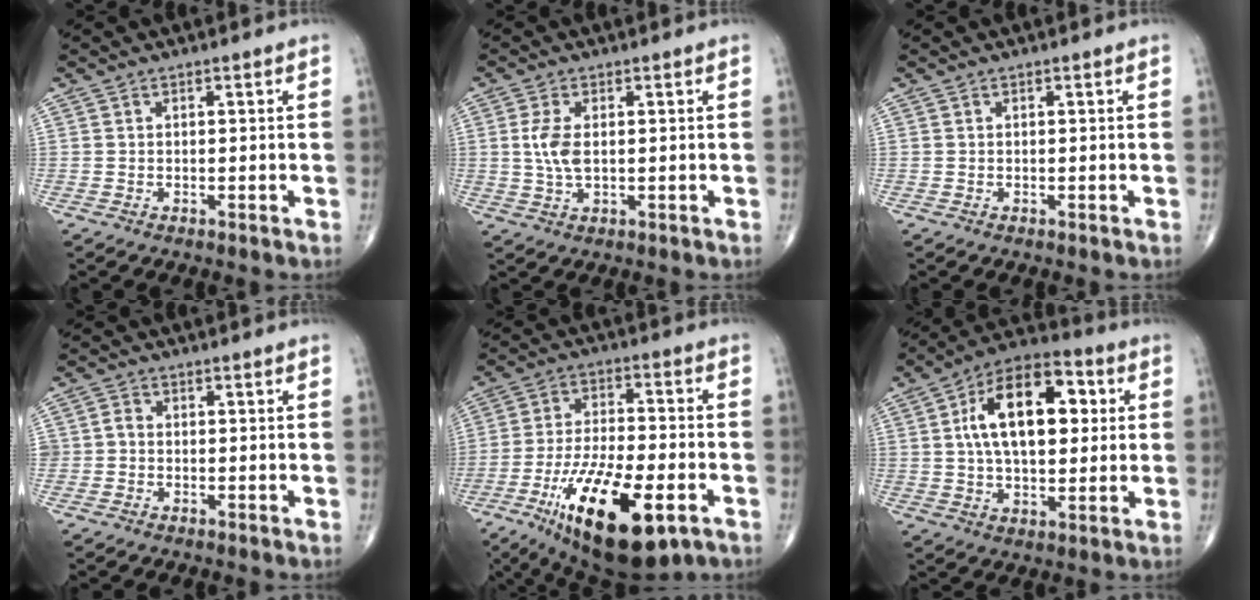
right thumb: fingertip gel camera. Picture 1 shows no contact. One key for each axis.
{"total": 4.7, "fx": 0.5, "fy": 2.3, "fz": 4.1, "tx": -0.094, "ty": -0.002, "tz": 0.012}
{"total": 0.0}
{"total": 1.8, "fx": -0.5, "fy": 1.6, "fz": 0.8, "tx": -0.003, "ty": 0.006, "tz": -0.013}
{"total": 21.6, "fx": -9.3, "fy": 7.9, "fz": 17.8, "tx": -0.319, "ty": 0.016, "tz": -0.145}
{"total": 18.4, "fx": 3.7, "fy": 10.1, "fz": 15.0, "tx": -0.219, "ty": 0.018, "tz": 0.054}